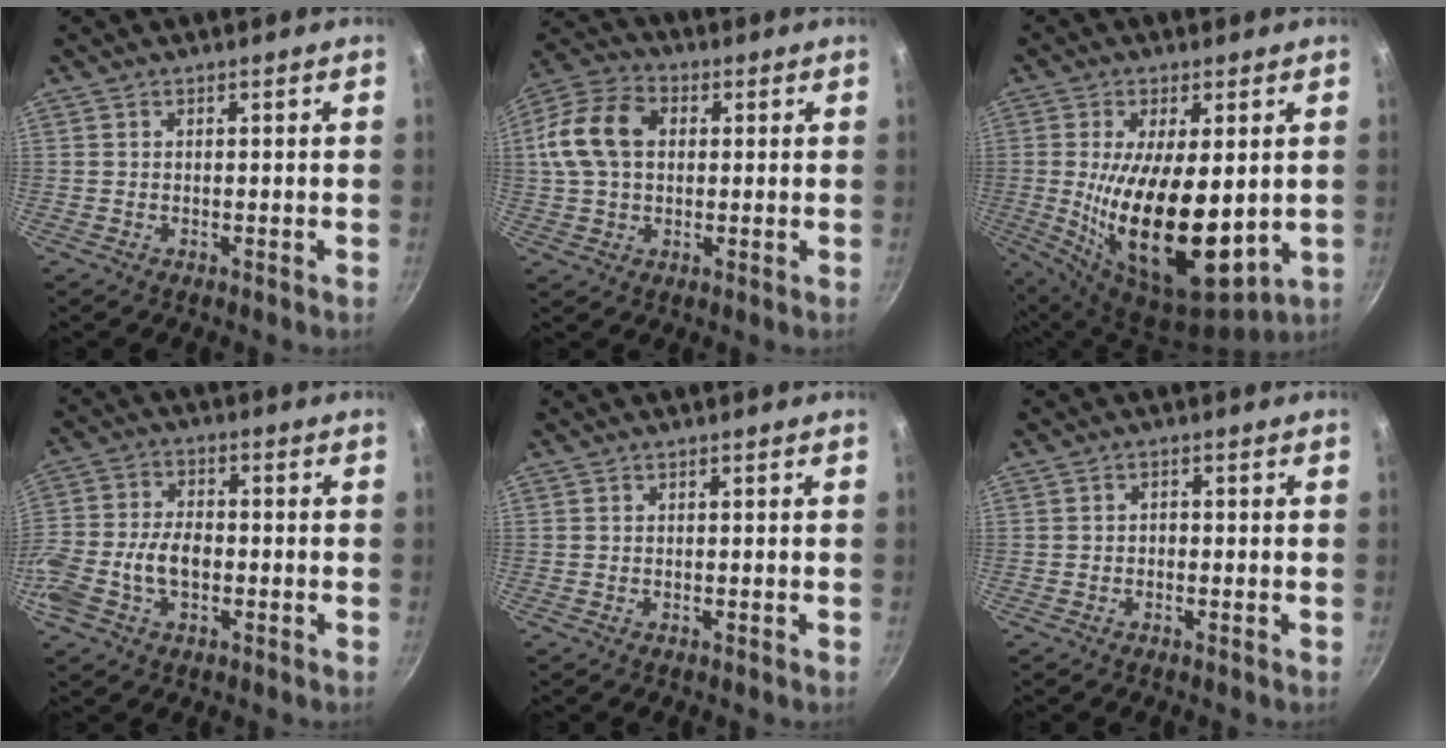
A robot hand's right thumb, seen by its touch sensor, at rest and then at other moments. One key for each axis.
{"total": 13.1, "fx": 2.0, "fy": 9.3, "fz": 9.1, "tx": -0.156, "ty": 0.021, "tz": 0.022}
{"total": 19.8, "fx": -0.2, "fy": 8.8, "fz": 17.7, "tx": -0.308, "ty": -0.032, "tz": 0.013}
{"total": 11.3, "fx": -2.9, "fy": 7.2, "fz": 8.3, "tx": -0.164, "ty": 0.029, "tz": -0.065}
{"total": 0.0}
{"total": 1.2, "fx": -0.6, "fy": 0.9, "fz": 0.5, "tx": -0.008, "ty": 0.005, "tz": -0.011}